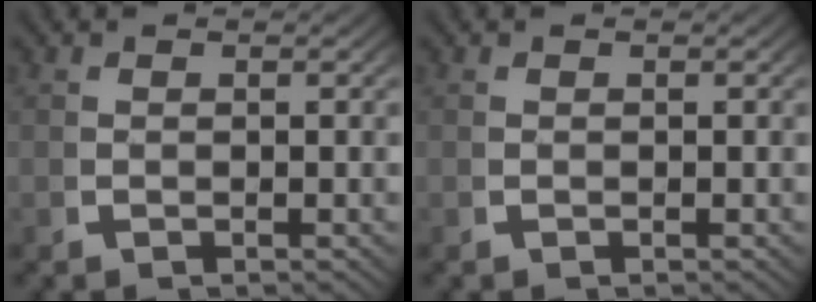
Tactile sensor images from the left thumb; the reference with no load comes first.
{"total": 0.0}